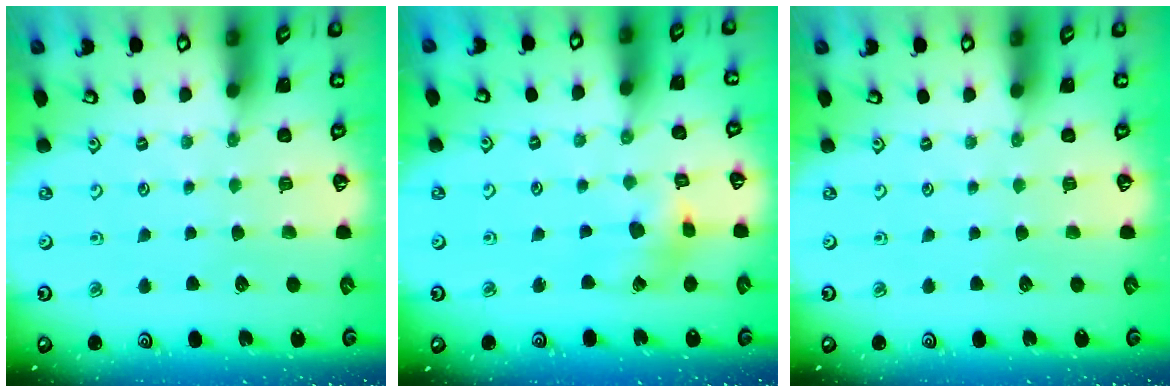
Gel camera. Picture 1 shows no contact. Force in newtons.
{"total": 7.2, "press": 7.2, "slide": 0.8}
{"total": 0.0}